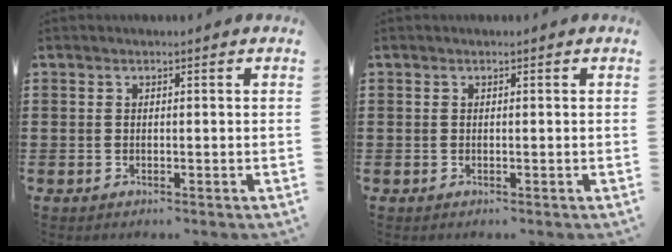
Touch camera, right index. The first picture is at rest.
{"total": 0.0}